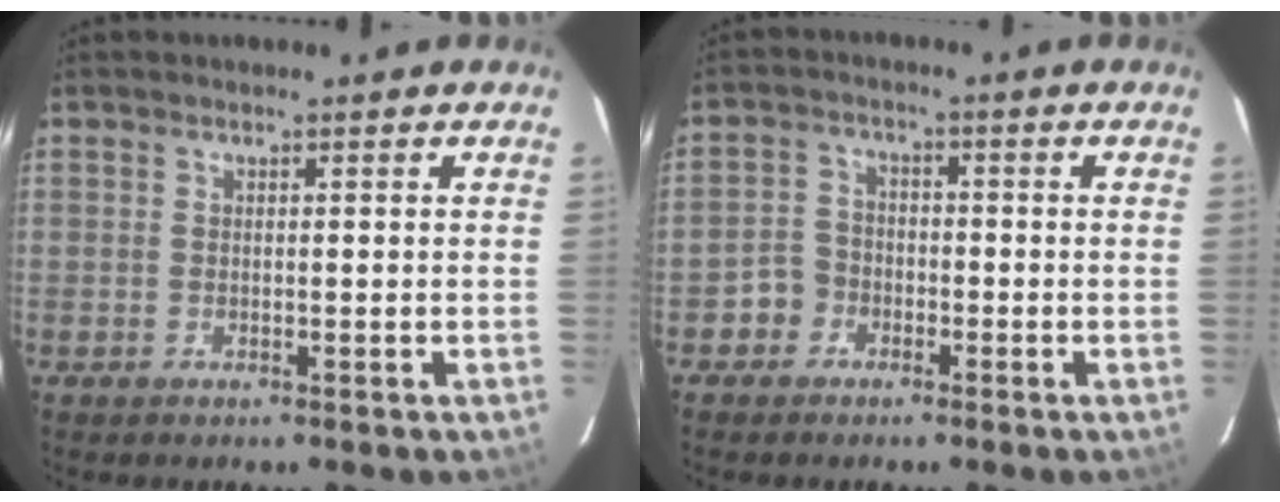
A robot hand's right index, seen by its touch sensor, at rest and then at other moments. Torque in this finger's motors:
{"motor_torque": [0.17, -0.26, -0.15, -0.11]}